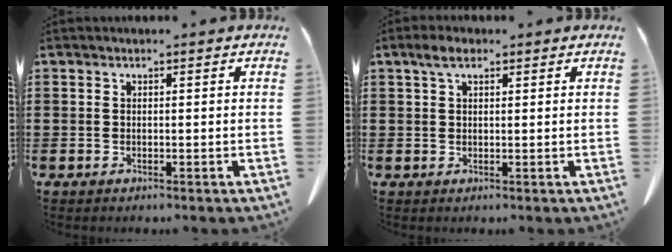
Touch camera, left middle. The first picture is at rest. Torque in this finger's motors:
{"motor_torque": [1.45, 0.69, 0.19, 0.04]}